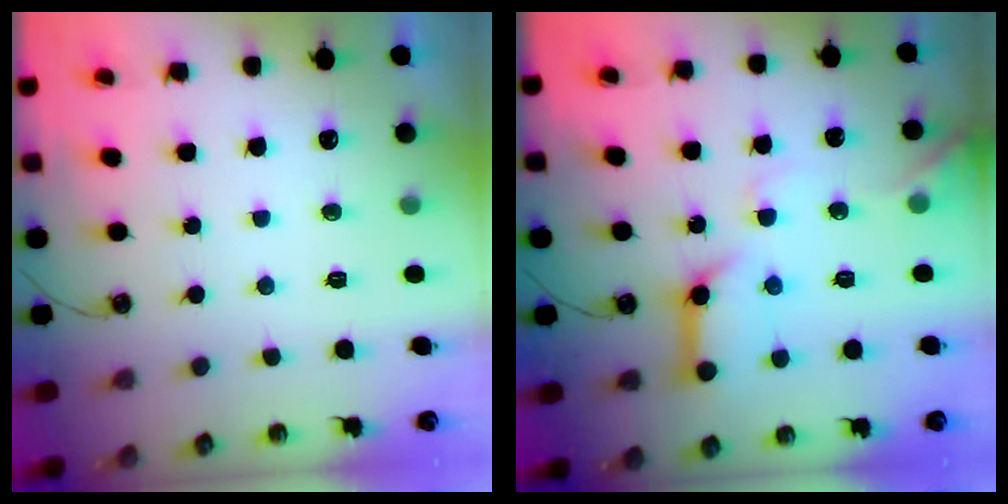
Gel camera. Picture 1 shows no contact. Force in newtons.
{"total": 12.4, "press": 12.3, "slide": 1.4}